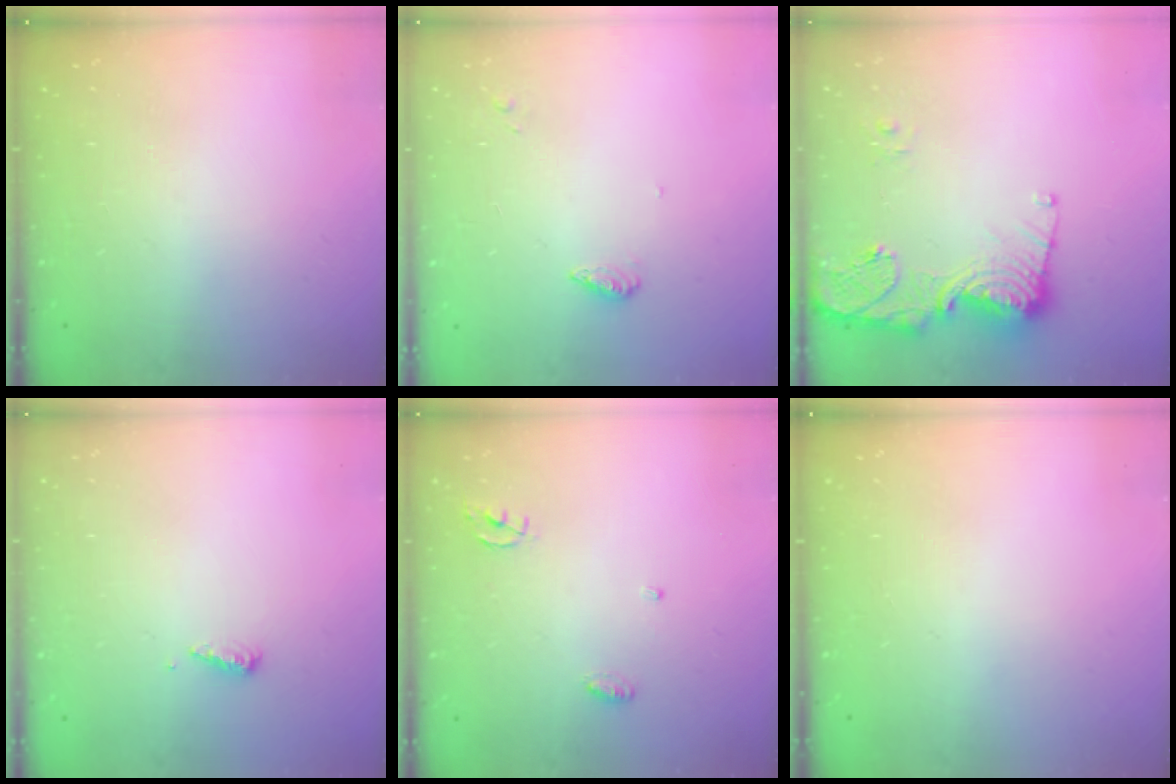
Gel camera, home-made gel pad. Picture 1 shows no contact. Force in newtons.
{"total": 3.9, "press": 3.9, "slide": 0.5}
{"total": 14.0, "press": 13.9, "slide": 1.5}
{"total": 3.6, "press": 3.6, "slide": 0.4}
{"total": 3.9, "press": 3.9, "slide": 0.2}
{"total": 0.0}